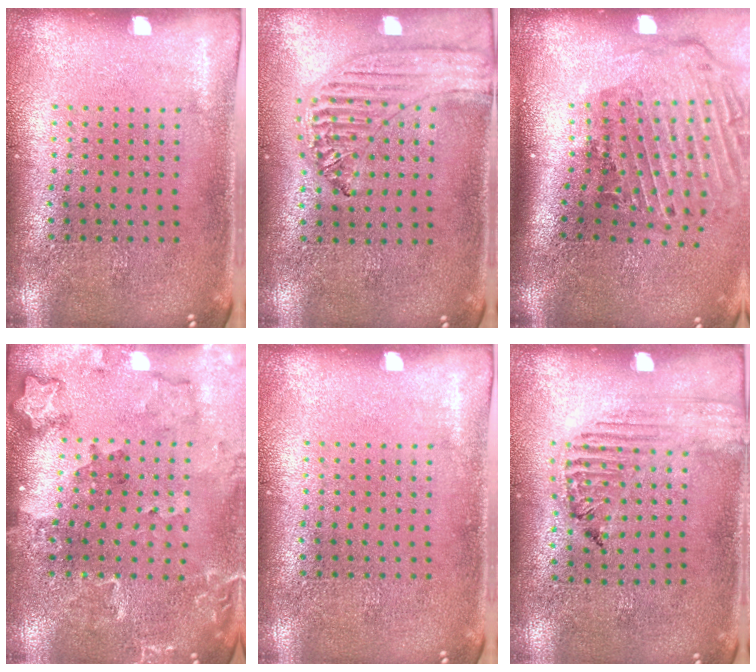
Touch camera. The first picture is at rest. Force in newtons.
{"total": 1.2, "press": 1.2, "slide": 0.1}
{"total": 3.0, "press": 2.1, "slide": 2.2}
{"total": 1.8, "press": 1.8, "slide": 0.2}
{"total": 0.0}
{"total": 1.5, "press": 1.5, "slide": 0.3}